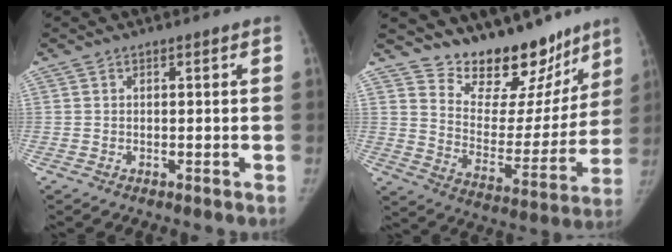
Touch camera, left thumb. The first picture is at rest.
{"total": 19.8, "force": [16.2, 8.7, 7.2], "torque": [-0.050, -0.115, 0.240]}